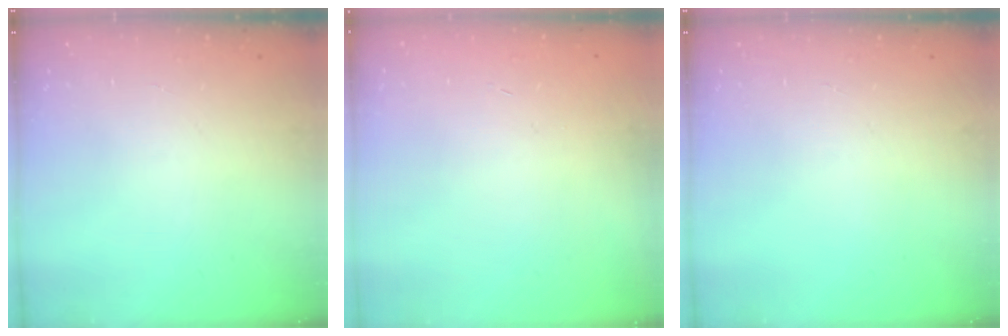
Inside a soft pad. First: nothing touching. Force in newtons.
{"total": 0.6, "press": 0.5, "slide": 0.2}
{"total": 0.0}